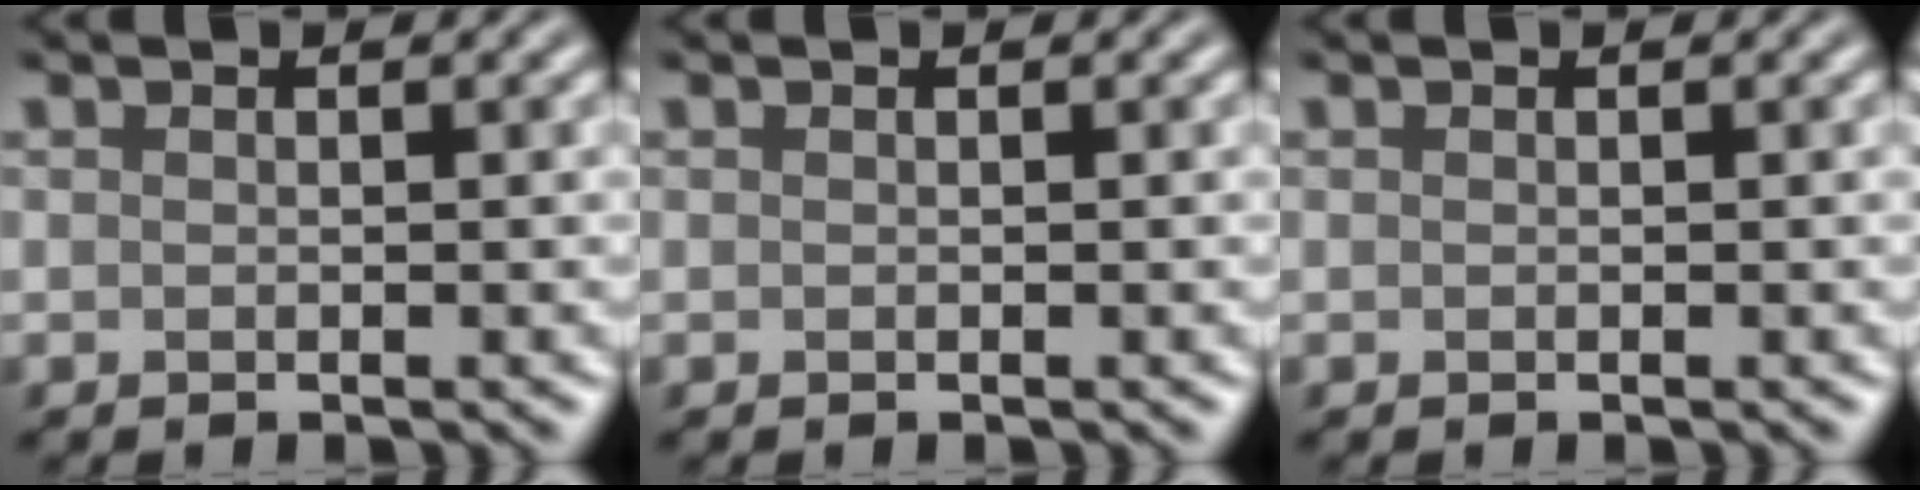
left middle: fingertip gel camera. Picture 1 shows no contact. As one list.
[{"total": 0.0}, {"total": 0.0}]